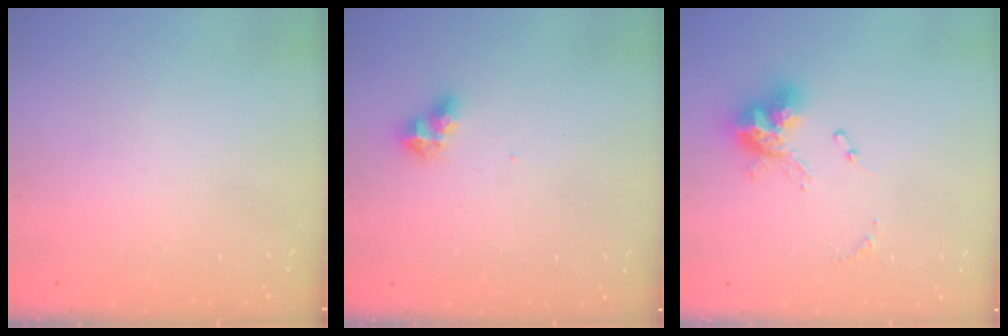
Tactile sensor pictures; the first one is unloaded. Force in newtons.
{"total": 6.4, "press": 6.4, "slide": 0.3}
{"total": 12.6, "press": 12.5, "slide": 1.4}